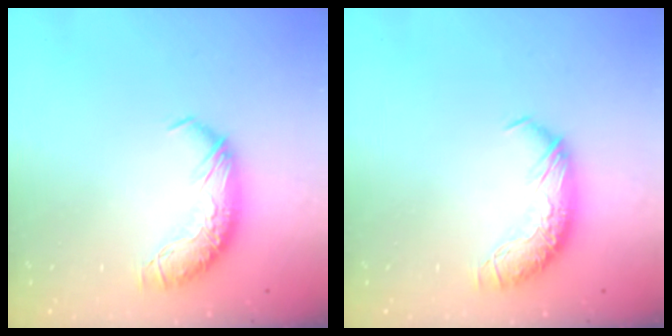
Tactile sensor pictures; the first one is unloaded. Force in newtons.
{"total": 0.0}